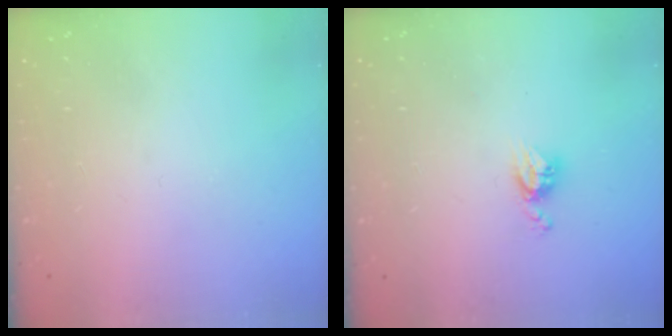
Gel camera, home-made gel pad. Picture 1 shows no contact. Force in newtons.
{"total": 5.1, "press": 5.1, "slide": 0.5}